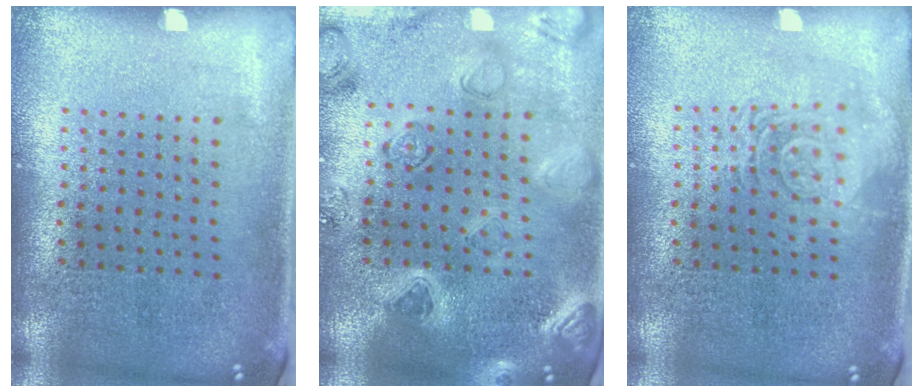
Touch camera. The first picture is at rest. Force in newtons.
{"total": 2.3, "press": 2.2, "slide": 0.2}
{"total": 3.0, "press": 2.9, "slide": 0.4}